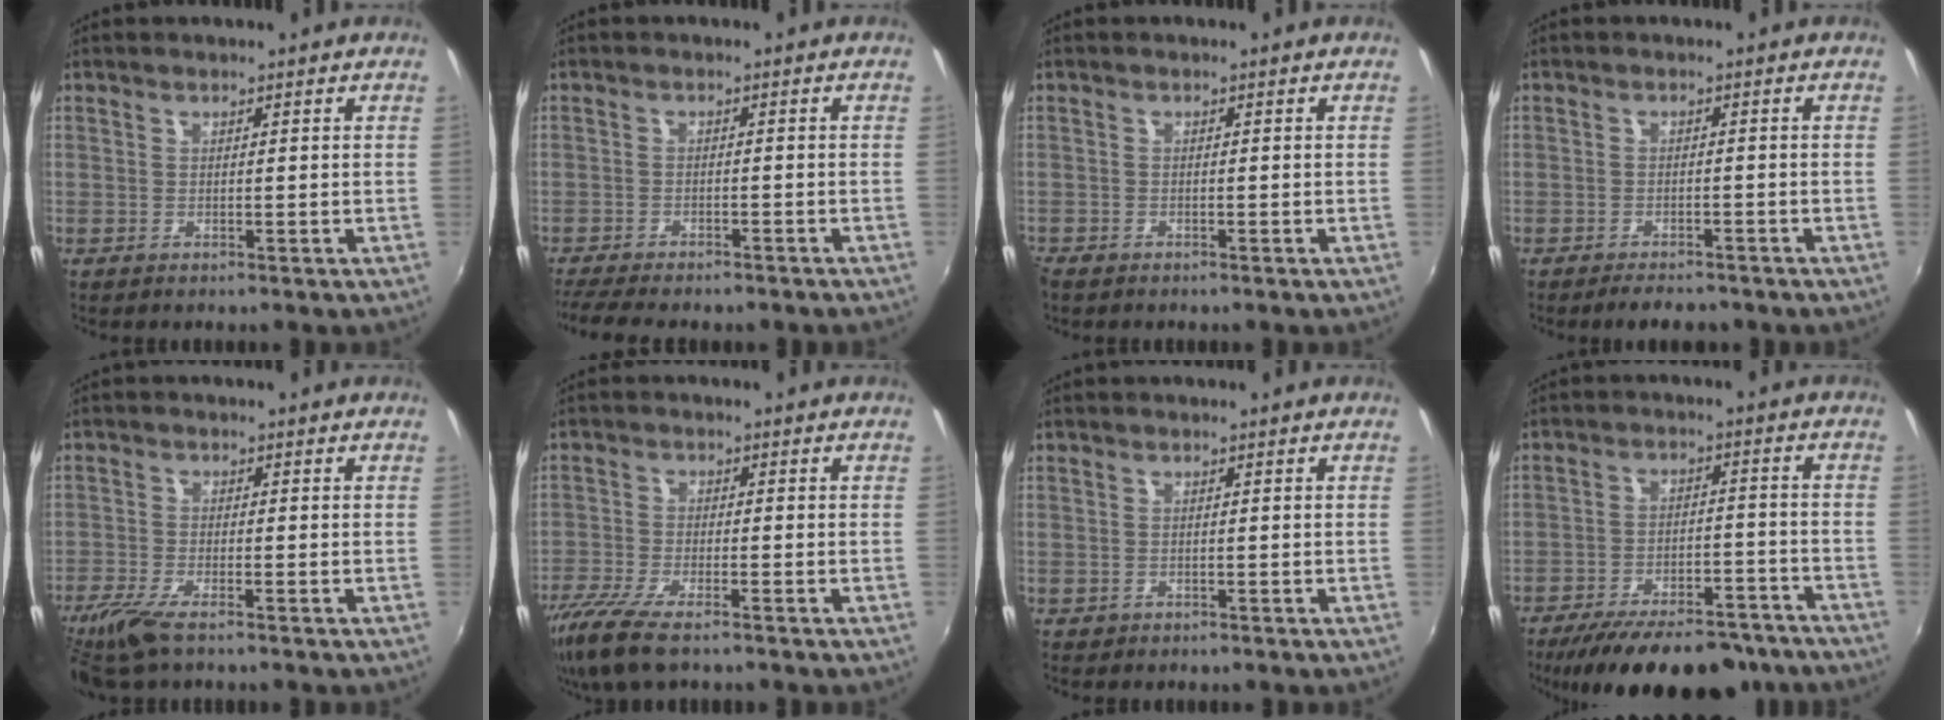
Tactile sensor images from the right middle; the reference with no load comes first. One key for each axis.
{"total": 9.5, "fx": -8.2, "fy": 1.9, "fz": 4.4, "tx": -0.106, "ty": -0.027, "tz": -0.129}
{"total": 2.0, "fx": -1.7, "fy": 0.9, "fz": 0.5, "tx": -0.017, "ty": -0.008, "tz": -0.033}
{"total": 4.6, "fx": -3.9, "fy": 1.6, "fz": 1.8, "tx": -0.043, "ty": -0.001, "tz": -0.057}
{"total": 7.5, "fx": -5.5, "fy": 1.7, "fz": 4.7, "tx": -0.123, "ty": -0.026, "tz": -0.109}
{"total": 10.1, "fx": -7.4, "fy": 2.4, "fz": 6.4, "tx": -0.155, "ty": -0.040, "tz": -0.142}
{"total": 0.8, "fx": -0.5, "fy": 0.6, "fz": 0.2, "tx": -0.007, "ty": -0.001, "tz": -0.003}
{"total": 21.6, "fx": -17.9, "fy": 7.1, "fz": 9.9, "tx": -0.181, "ty": -0.006, "tz": -0.238}